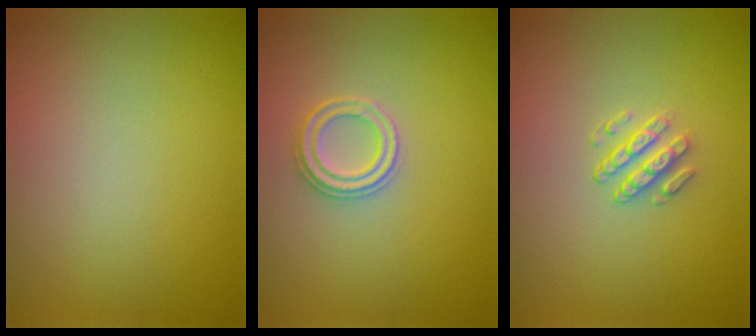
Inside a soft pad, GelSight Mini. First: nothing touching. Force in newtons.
{"total": 2.3, "press": 2.2, "slide": 0.5}
{"total": 2.0, "press": 1.6, "slide": 1.3}